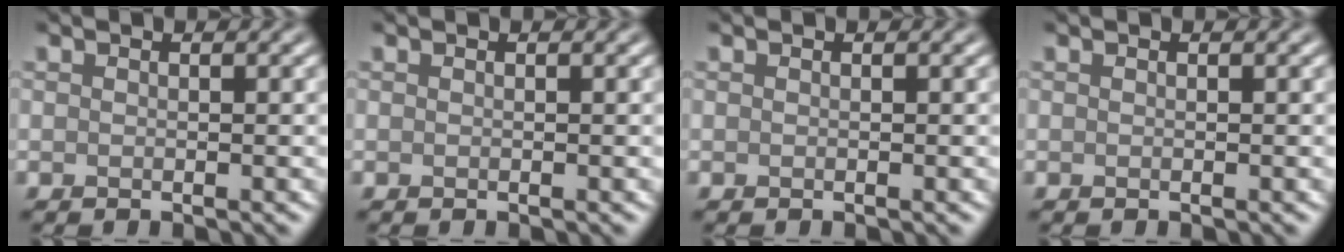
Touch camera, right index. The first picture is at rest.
{"total": 0.0}
{"total": 0.0}
{"total": 0.0}